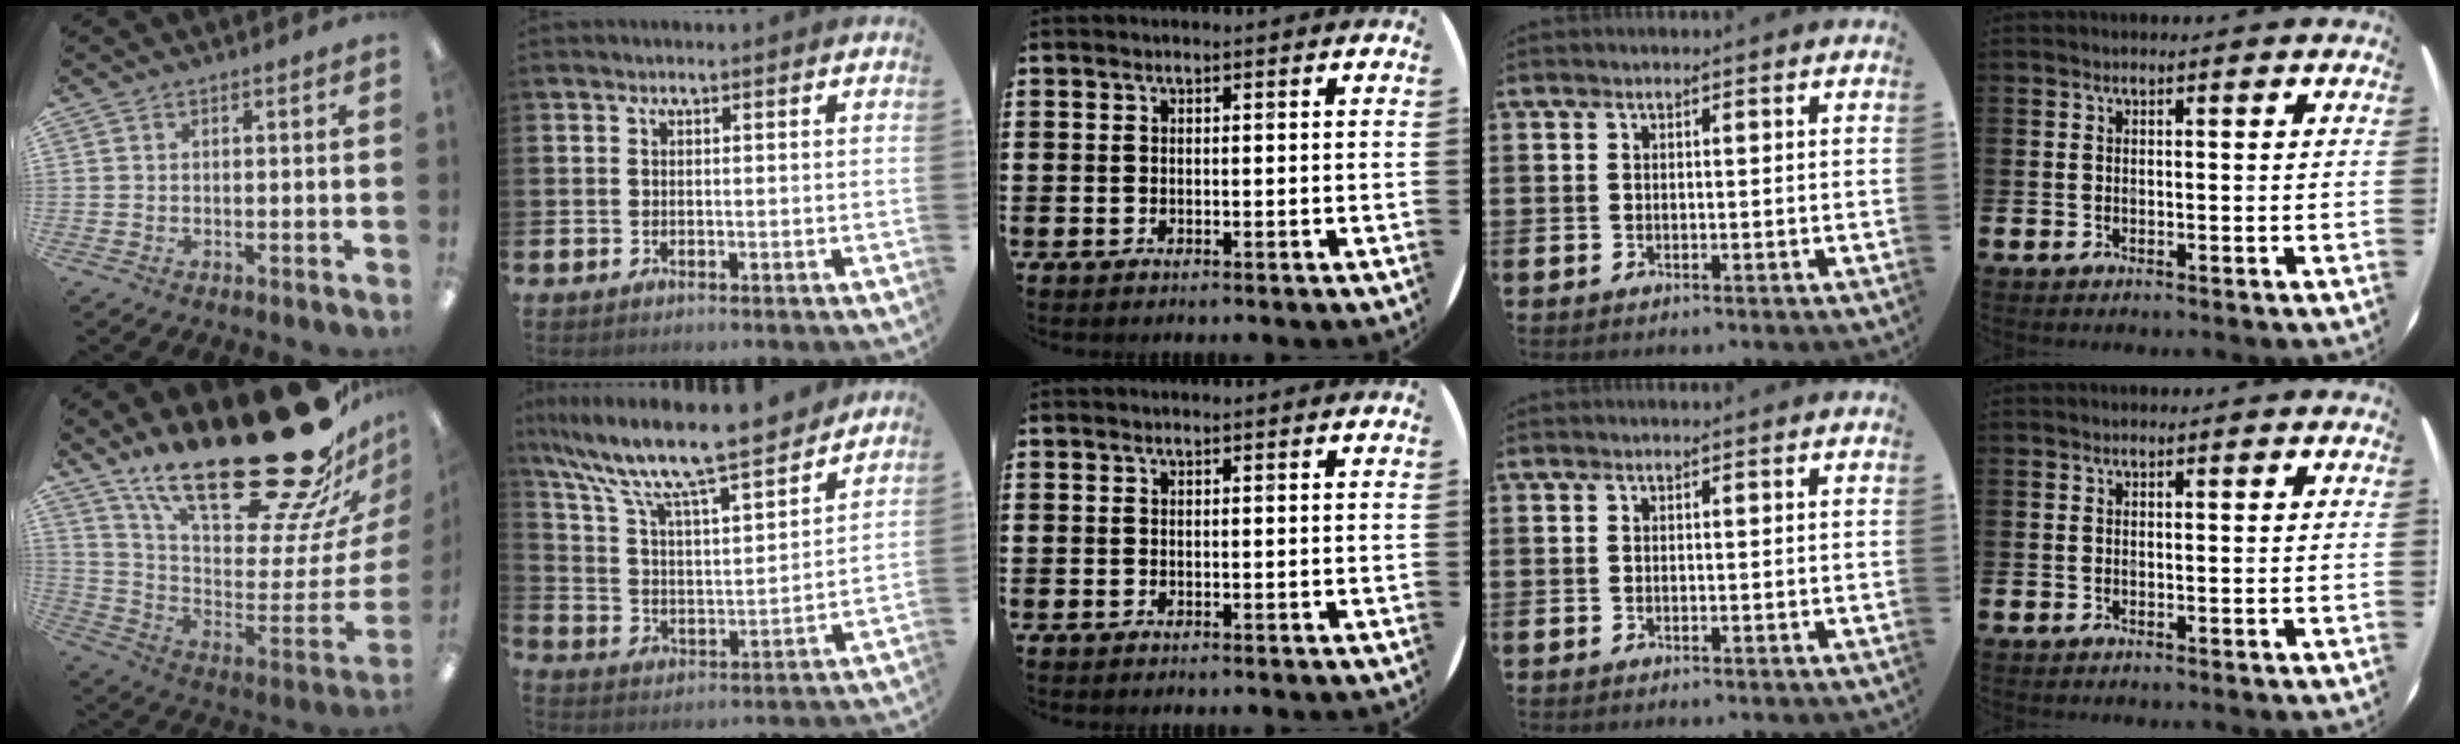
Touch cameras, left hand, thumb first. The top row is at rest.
{"thumb": {"total": 33.7, "force": [23.3, 11.4, 21.4], "torque": [-0.292, -0.180, 0.420]}, "index": {"total": 11.6, "force": [10.3, 1.2, 5.4], "torque": [-0.143, -0.067, 0.173]}}